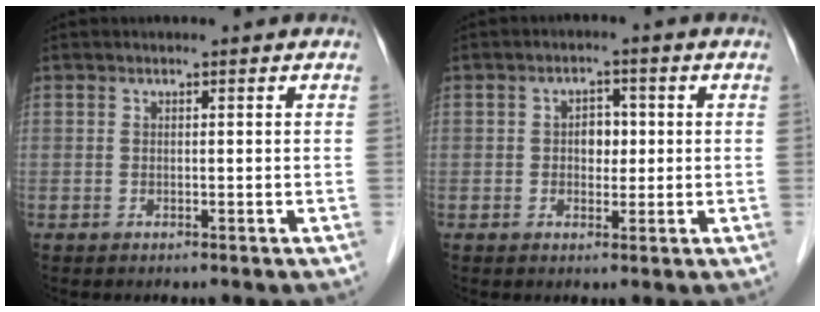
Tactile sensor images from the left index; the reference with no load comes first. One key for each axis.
{"total": 3.1, "fx": 0.1, "fy": 2.1, "fz": 2.2, "tx": -0.031, "ty": 0.010, "tz": 0.001}